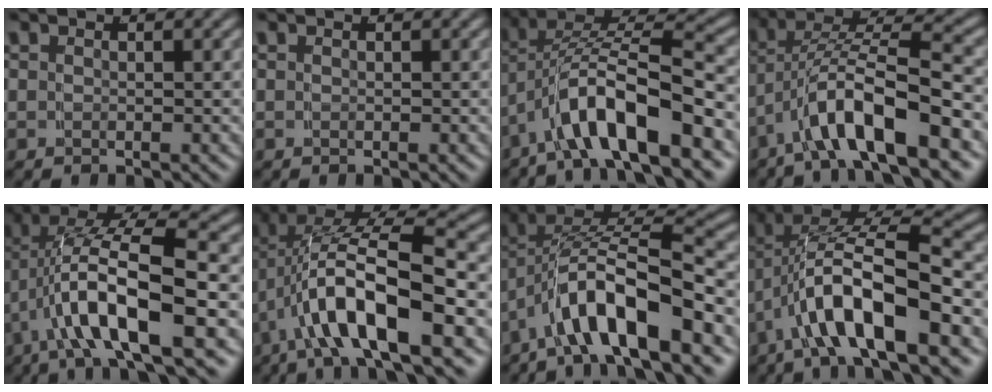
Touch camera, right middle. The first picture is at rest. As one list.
[{"total": 0.6, "force": [0.1, -0.5, -0.3], "torque": [0.011, 0.007, -0.002]}, {"total": 6.5, "force": [-1.6, 3.2, 5.4], "torque": [-0.103, -0.005, -0.027]}, {"total": 5.7, "force": [-1.3, 2.4, 5.0], "torque": [-0.095, -0.002, -0.022]}, {"total": 7.9, "force": [0.0, 2.6, 7.4], "torque": [-0.137, 0.006, 0.000]}, {"total": 8.0, "force": [-0.7, 3.0, 7.4], "torque": [-0.129, 0.005, -0.010]}, {"total": 7.7, "force": [-1.6, 4.0, 6.3], "torque": [-0.121, -0.002, -0.026]}, {"total": 7.8, "force": [-1.2, 3.4, 6.9], "torque": [-0.130, -0.001, -0.017]}]